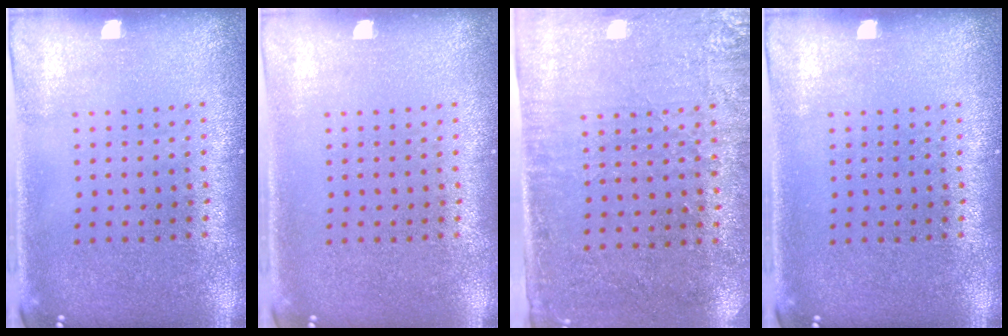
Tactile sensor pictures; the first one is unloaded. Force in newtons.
{"total": 0.0}
{"total": 2.8, "press": 2.4, "slide": 1.4}
{"total": 0.0}